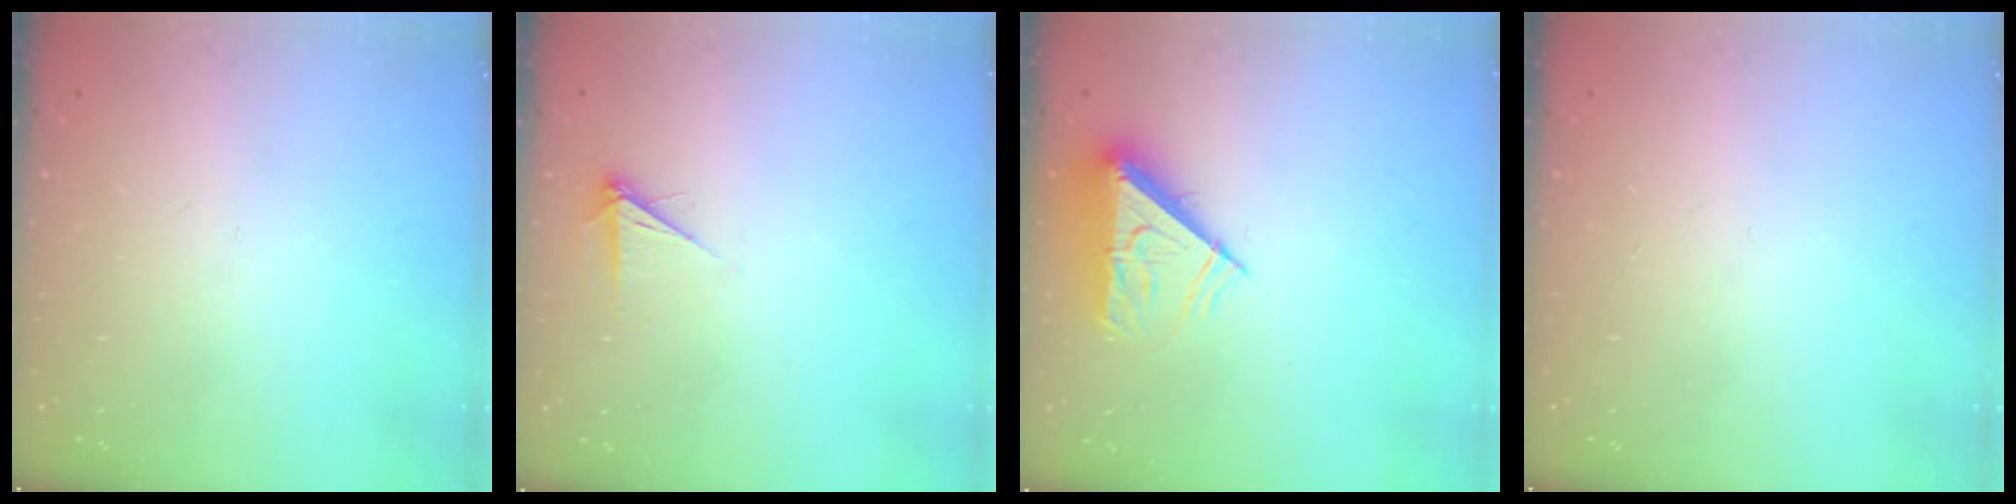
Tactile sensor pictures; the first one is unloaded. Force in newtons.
{"total": 4.1, "press": 4.1, "slide": 0.5}
{"total": 8.0, "press": 7.9, "slide": 1.0}
{"total": 0.0}